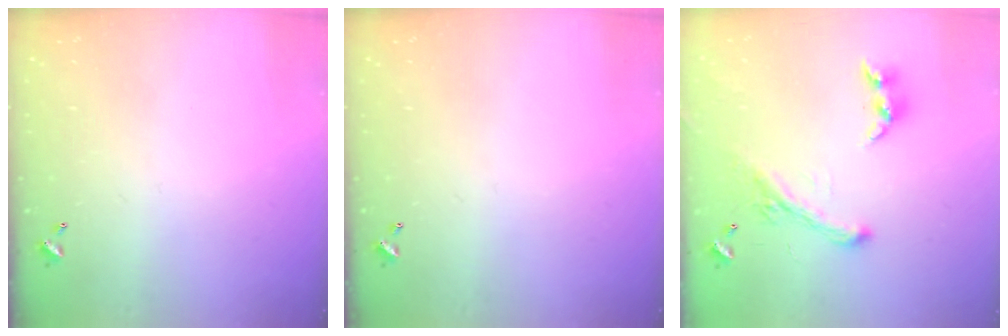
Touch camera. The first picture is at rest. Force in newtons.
{"total": 0.0}
{"total": 2.5, "press": 2.0, "slide": 1.4}